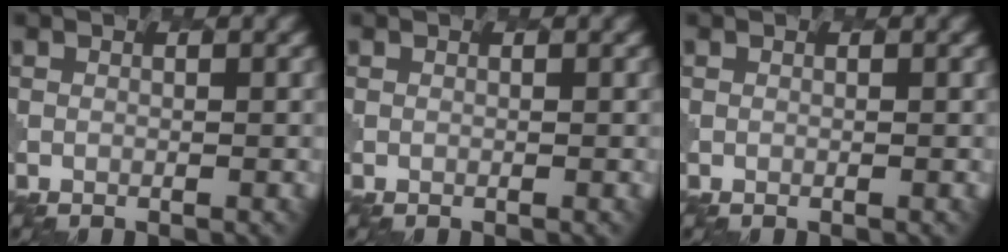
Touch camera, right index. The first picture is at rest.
{"total": 0.0}
{"total": 0.0}